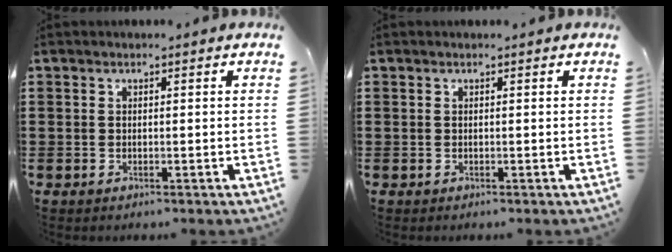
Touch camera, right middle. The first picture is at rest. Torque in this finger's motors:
{"motor_torque": [0.19, -0.42, -0.07, -0.01]}